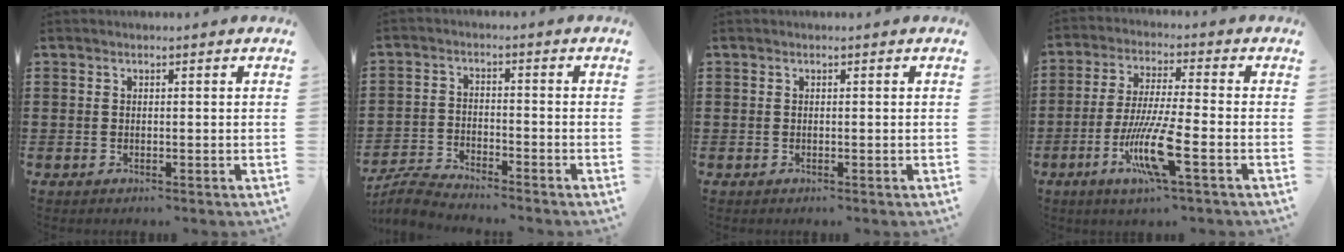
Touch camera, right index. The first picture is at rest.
{"total": 4.1, "force": [-4.1, 0.2, 0.7], "torque": [-0.031, -0.002, -0.087]}
{"total": 0.0}
{"total": 10.1, "force": [-4.2, 0.9, 9.2], "torque": [-0.196, -0.018, -0.083]}